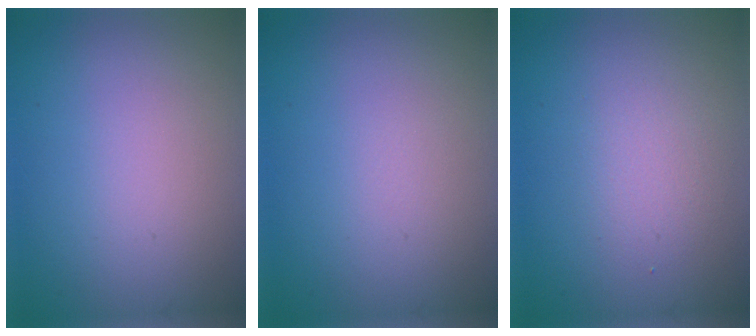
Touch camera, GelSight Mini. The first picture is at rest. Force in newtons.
{"total": 0.0}
{"total": 1.8, "press": 1.8, "slide": 0.0}